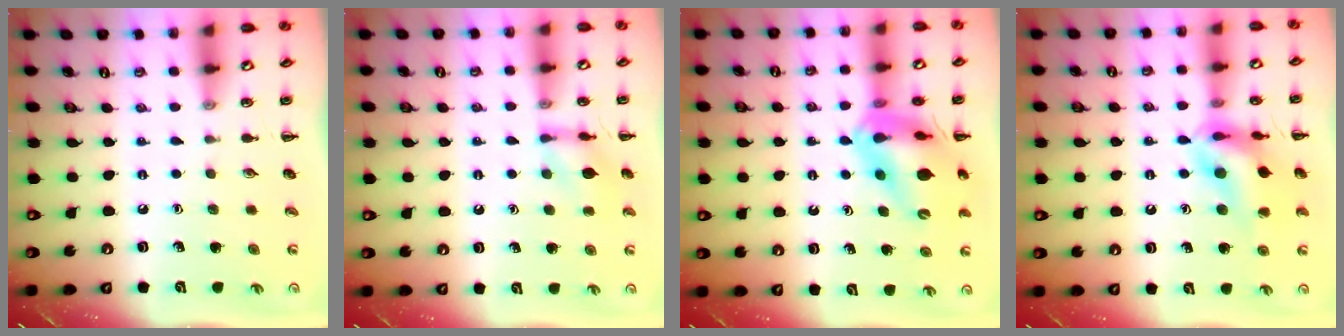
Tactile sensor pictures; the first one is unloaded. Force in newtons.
{"total": 9.0, "press": 8.9, "slide": 0.6}
{"total": 17.4, "press": 17.1, "slide": 3.1}
{"total": 14.0, "press": 13.8, "slide": 2.2}